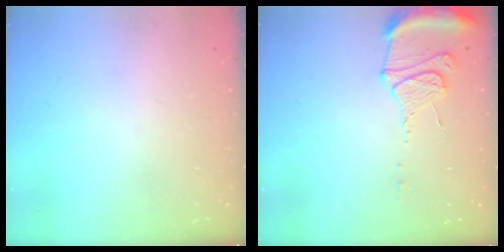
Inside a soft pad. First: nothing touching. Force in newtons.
{"total": 11.4, "press": 11.3, "slide": 1.2}